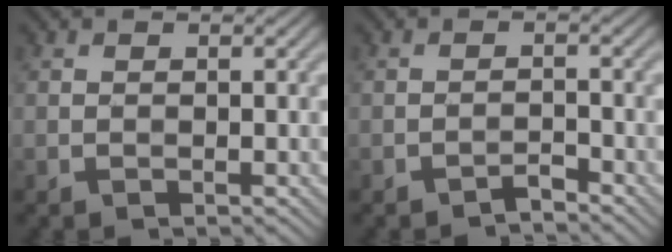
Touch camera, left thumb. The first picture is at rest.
{"total": 1.6, "force": [-1.4, 0.2, 0.6], "torque": [-0.005, 0.005, -0.029]}